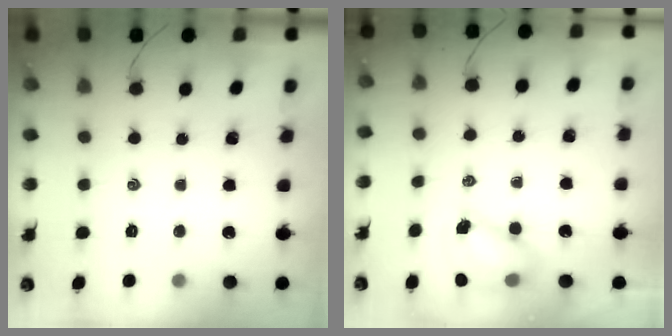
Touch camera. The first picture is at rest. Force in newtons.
{"total": 7.7, "press": 7.6, "slide": 1.4}